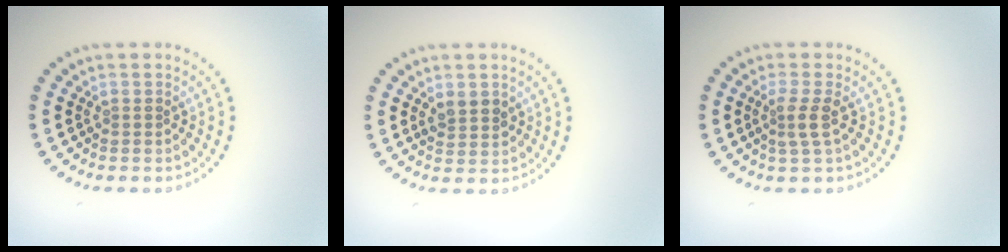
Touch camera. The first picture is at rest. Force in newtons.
{"total": 1.9, "press": 1.8, "slide": 0.6}
{"total": 2.0, "press": 1.5, "slide": 1.4}